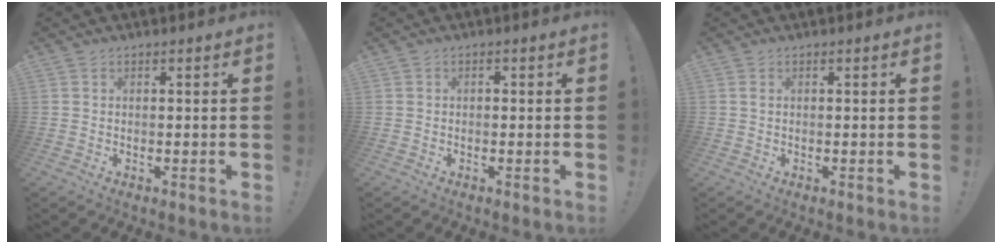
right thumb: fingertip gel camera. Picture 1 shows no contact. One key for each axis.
{"total": 0.5, "fx": -0.4, "fy": 0.2, "fz": 0.1, "tx": -0.002, "ty": 0.002, "tz": -0.008}
{"total": 0.7, "fx": 0.1, "fy": 0.2, "fz": 0.7, "tx": -0.013, "ty": 0.003, "tz": 0.002}